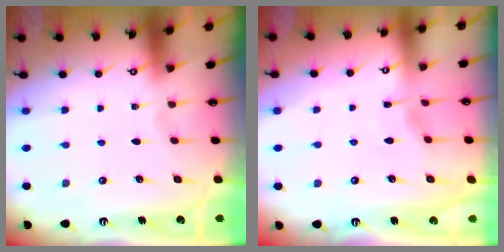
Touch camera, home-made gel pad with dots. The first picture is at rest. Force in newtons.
{"total": 3.0, "press": 3.0, "slide": 0.4}